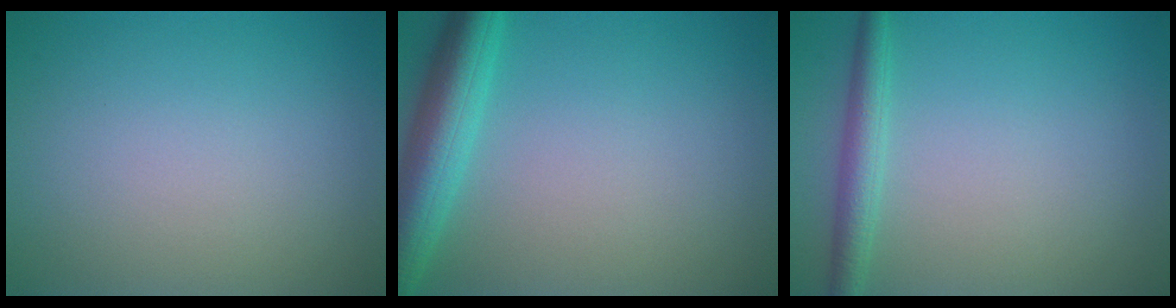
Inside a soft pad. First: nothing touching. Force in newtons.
{"total": 5.6, "press": 5.6, "slide": 0.3}
{"total": 2.4, "press": 2.4, "slide": 0.0}